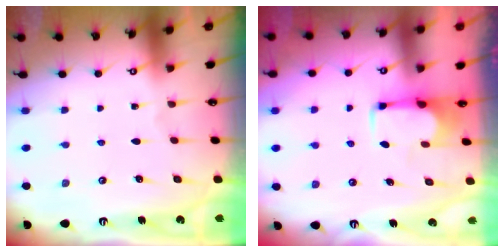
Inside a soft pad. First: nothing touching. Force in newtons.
{"total": 1.8, "press": 1.6, "slide": 0.8}